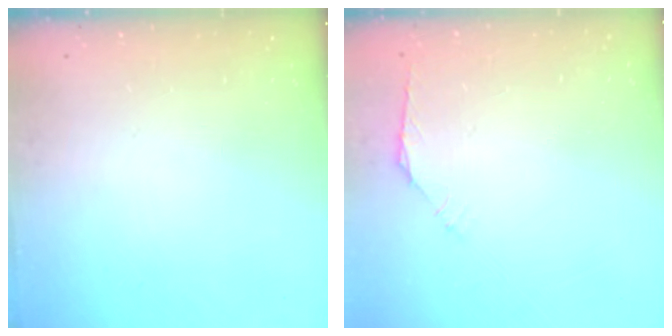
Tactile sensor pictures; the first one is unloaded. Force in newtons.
{"total": 2.4, "press": 2.3, "slide": 0.7}